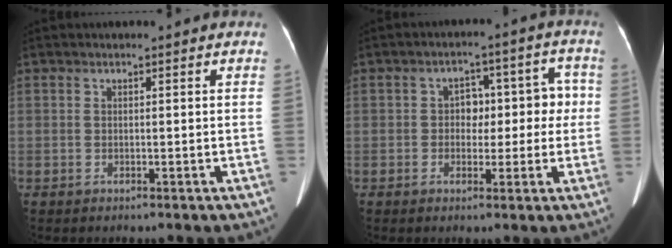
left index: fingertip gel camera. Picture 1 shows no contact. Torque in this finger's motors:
{"motor_torque": [-0.07, 0.04, 0.07, 0.00]}